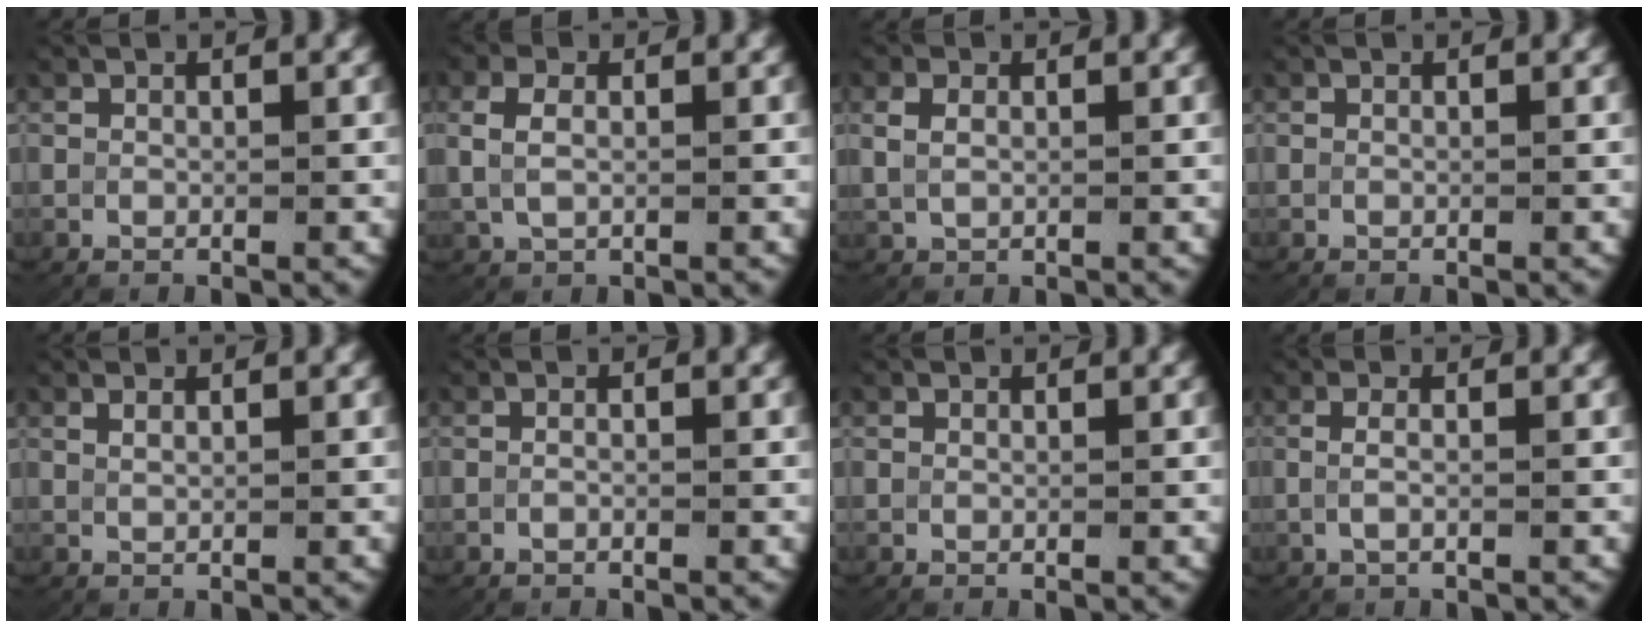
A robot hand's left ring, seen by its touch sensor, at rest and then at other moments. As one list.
[{"total": 3.2, "force": [0.6, 2.3, 2.2], "torque": [-0.062, 0.002, 0.014]}, {"total": 2.2, "force": [0.7, 1.7, 1.3], "torque": [-0.037, -0.001, 0.018]}, {"total": 0.0}, {"total": 0.8, "force": [0.7, -0.3, 0.4], "torque": [-0.010, 0.000, 0.018]}, {"total": 0.6, "force": [-0.4, 0.2, 0.4], "torque": [-0.009, 0.003, -0.009]}, {"total": 0.0}, {"total": 1.7, "force": [-0.2, 0.4, 1.6], "torque": [-0.043, -0.004, -0.002]}]